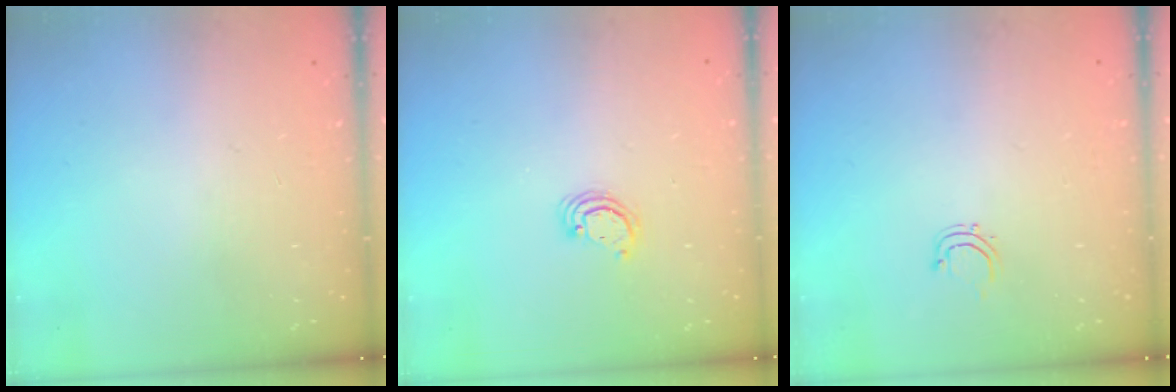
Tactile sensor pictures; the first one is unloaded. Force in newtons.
{"total": 3.0, "press": 2.9, "slide": 0.3}
{"total": 2.8, "press": 2.8, "slide": 0.5}